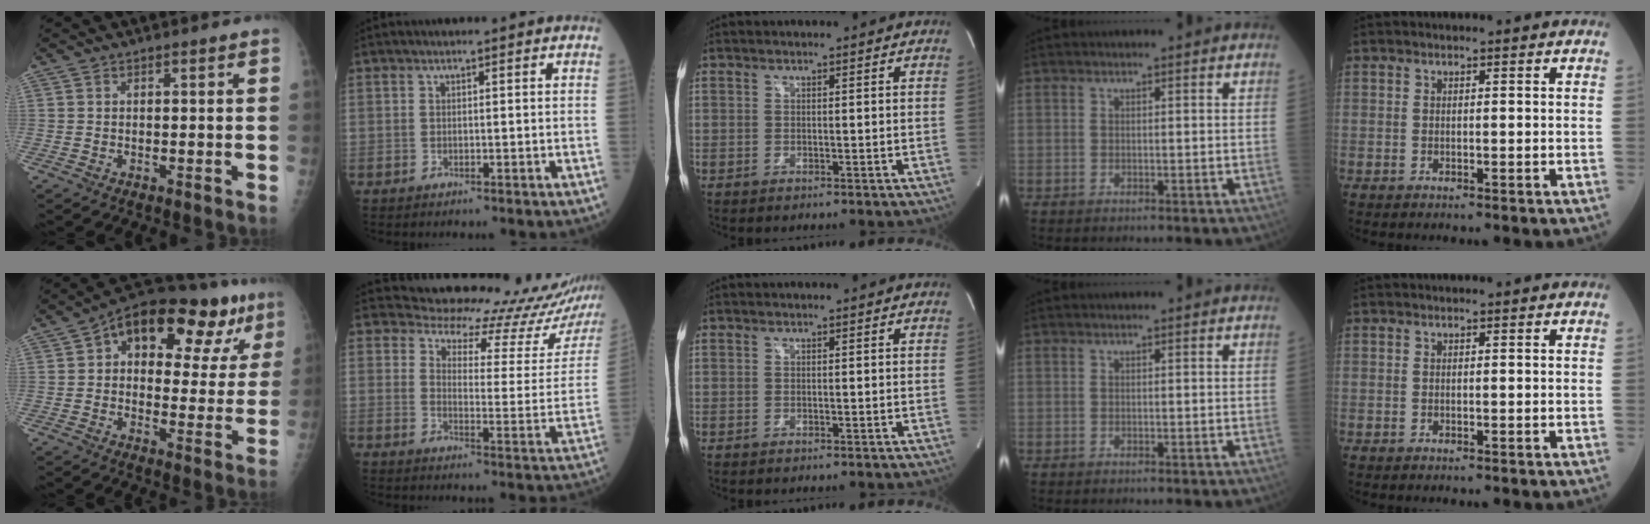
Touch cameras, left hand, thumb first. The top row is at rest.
{"thumb": {"total": 20.9, "force": [9.3, 10.6, 15.4], "torque": [-0.173, 0.020, 0.129]}, "index": {"total": 20.5, "force": [20.0, 3.3, 3.1], "torque": [-0.029, -0.111, 0.208]}}